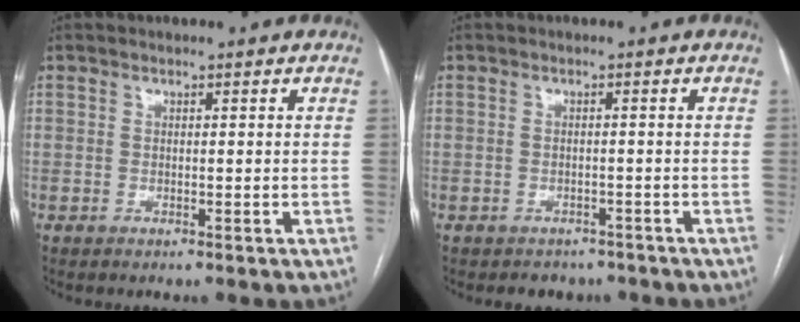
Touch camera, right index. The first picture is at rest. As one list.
[{"total": 3.9, "force": [-3.1, 2.3, 0.1], "torque": [-0.003, 0.010, -0.039]}]